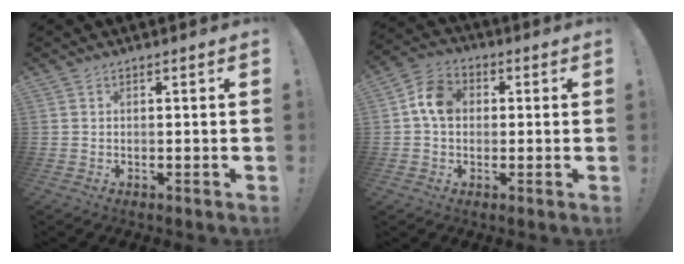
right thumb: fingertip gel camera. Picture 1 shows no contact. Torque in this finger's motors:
{"motor_torque": [0.95, 1.23, 0.50, -0.04, 0.01]}